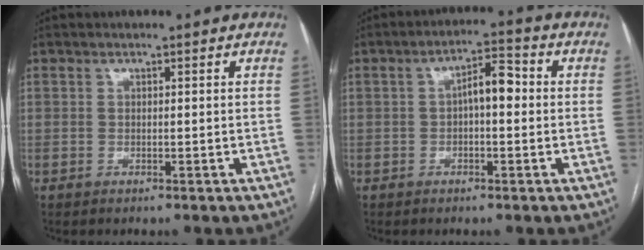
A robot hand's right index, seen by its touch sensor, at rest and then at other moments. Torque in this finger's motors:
{"motor_torque": [0.86, 0.00, 0.33, 0.10]}